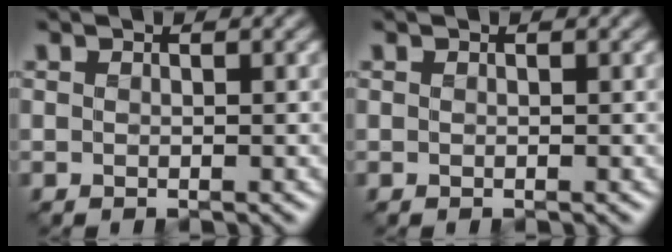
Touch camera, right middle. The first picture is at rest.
{"total": 0.0}